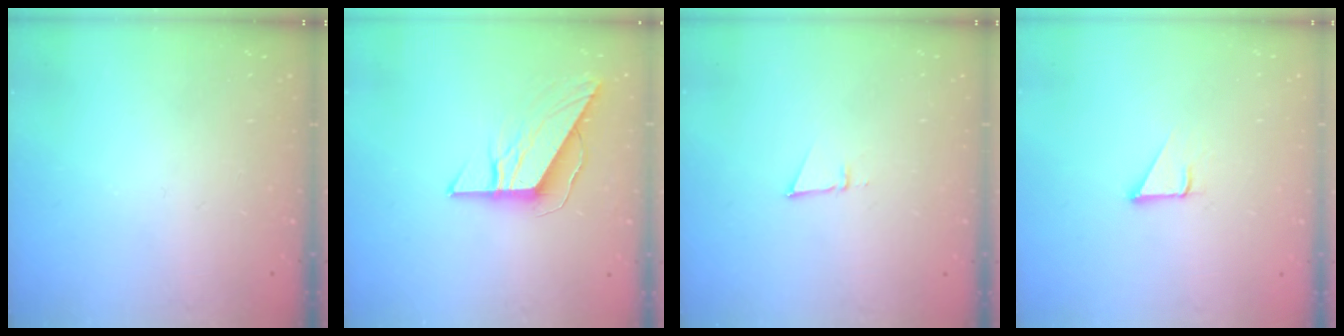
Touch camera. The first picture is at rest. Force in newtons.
{"total": 8.3, "press": 8.3, "slide": 0.7}
{"total": 4.3, "press": 4.2, "slide": 0.7}
{"total": 1.6, "press": 1.6, "slide": 0.2}